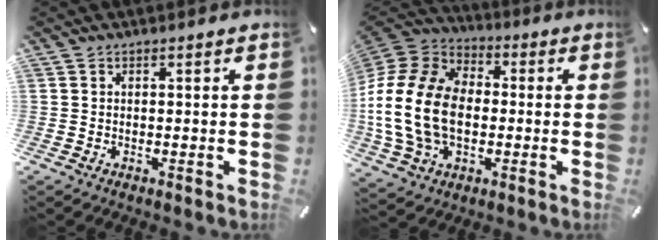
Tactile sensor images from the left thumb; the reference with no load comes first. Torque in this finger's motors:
{"motor_torque": [1.44, 2.53, 2.77, 0.00, 0.84]}